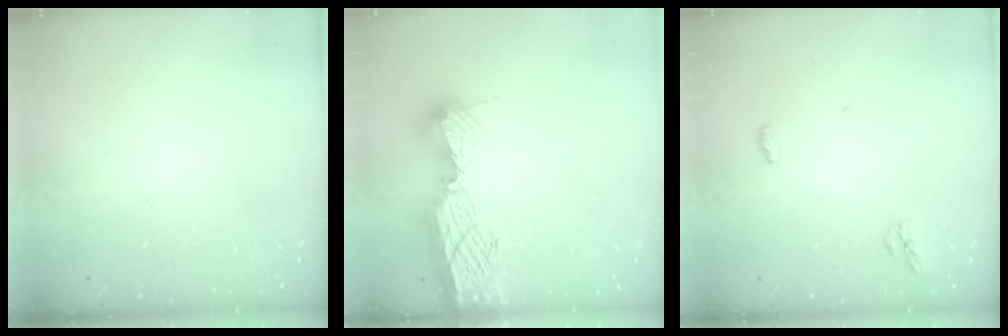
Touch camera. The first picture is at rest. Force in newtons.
{"total": 15.2, "press": 15.1, "slide": 1.3}
{"total": 4.2, "press": 4.1, "slide": 0.9}